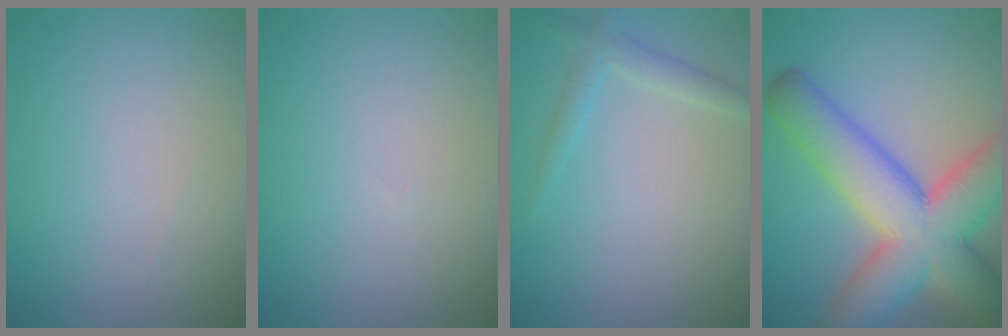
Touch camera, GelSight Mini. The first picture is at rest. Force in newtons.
{"total": 0.0}
{"total": 1.8, "press": 1.8, "slide": 0.1}
{"total": 12.0, "press": 12.0, "slide": 0.7}